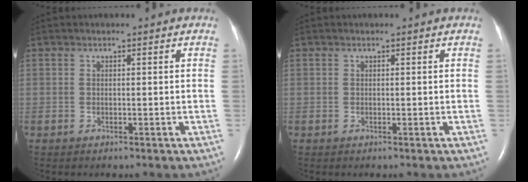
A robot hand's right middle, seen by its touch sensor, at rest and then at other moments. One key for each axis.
{"total": 0.0}